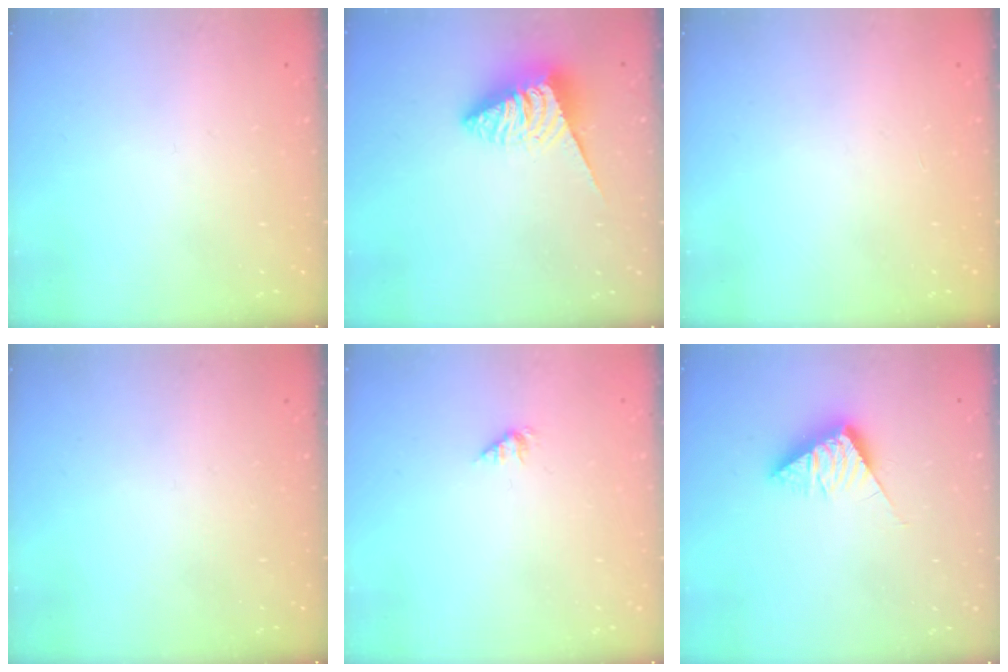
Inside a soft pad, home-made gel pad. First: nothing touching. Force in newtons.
{"total": 4.7, "press": 4.7, "slide": 0.3}
{"total": 0.0}
{"total": 0.0}
{"total": 1.2, "press": 1.2, "slide": 0.2}
{"total": 7.5, "press": 7.5, "slide": 0.5}